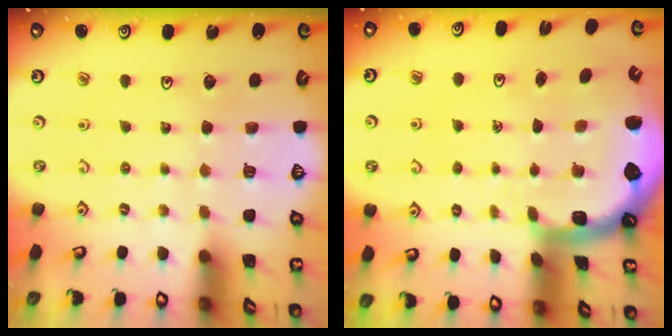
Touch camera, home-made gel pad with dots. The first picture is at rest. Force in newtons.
{"total": 3.5, "press": 2.4, "slide": 2.6}